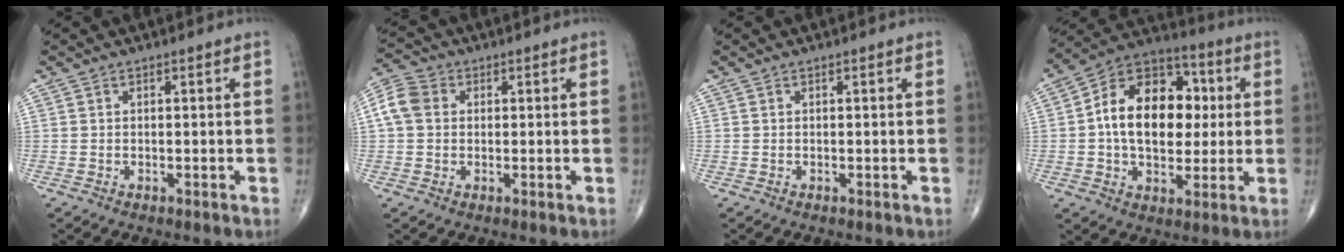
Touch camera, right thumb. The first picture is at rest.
{"total": 6.1, "force": [0.9, 4.9, 3.5], "torque": [-0.073, 0.018, 0.010]}
{"total": 0.0}
{"total": 18.7, "force": [1.5, 12.3, 13.9], "torque": [-0.188, 0.024, 0.017]}